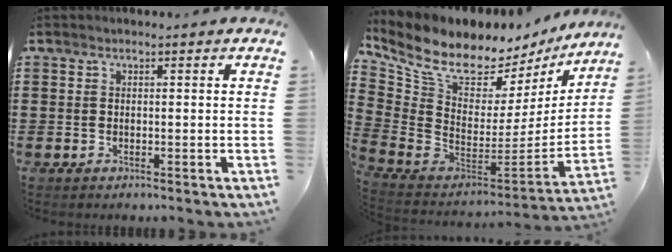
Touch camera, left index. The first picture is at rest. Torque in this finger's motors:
{"motor_torque": [1.48, 0.66, 1.05, 0.21]}